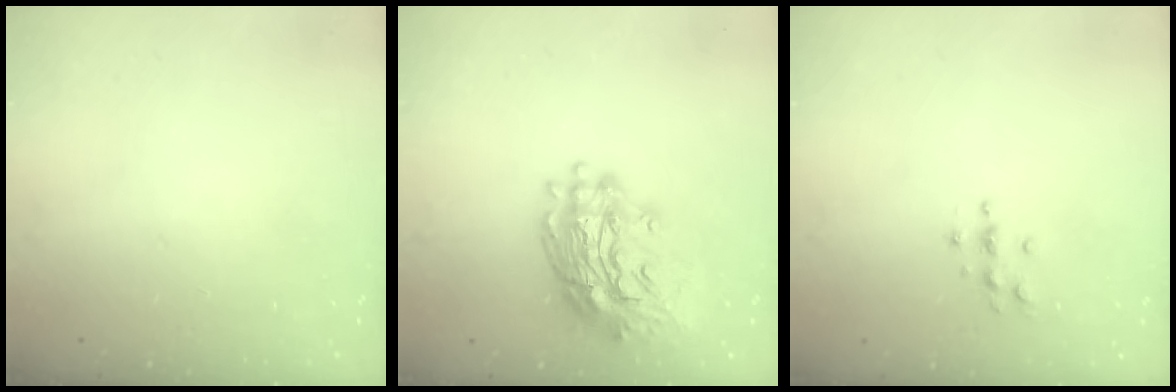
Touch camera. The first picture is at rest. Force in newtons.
{"total": 17.0, "press": 16.9, "slide": 2.2}
{"total": 3.7, "press": 3.7, "slide": 0.5}